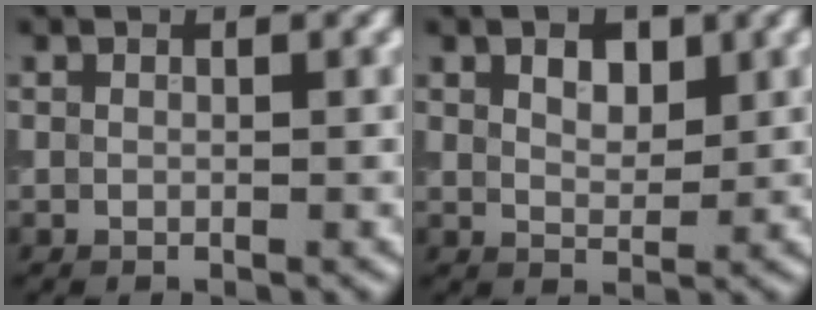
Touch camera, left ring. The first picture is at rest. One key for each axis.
{"total": 2.6, "fx": 1.3, "fy": 1.4, "fz": 1.7, "tx": -0.029, "ty": 0.003, "tz": 0.023}